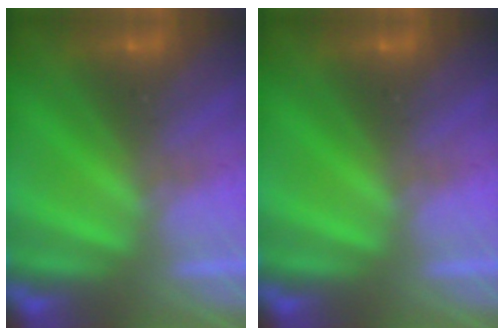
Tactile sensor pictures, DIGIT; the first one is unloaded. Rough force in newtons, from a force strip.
{"total": 0.0}